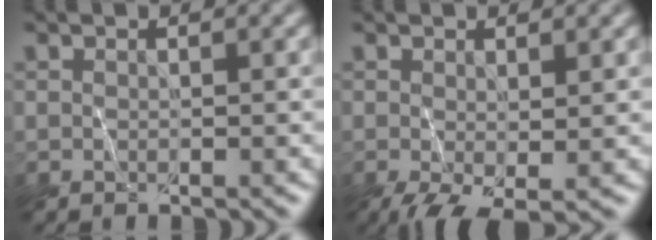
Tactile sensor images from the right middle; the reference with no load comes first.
{"total": 3.9, "force": [-1.7, 1.8, 3.1], "torque": [-0.076, -0.014, -0.027]}